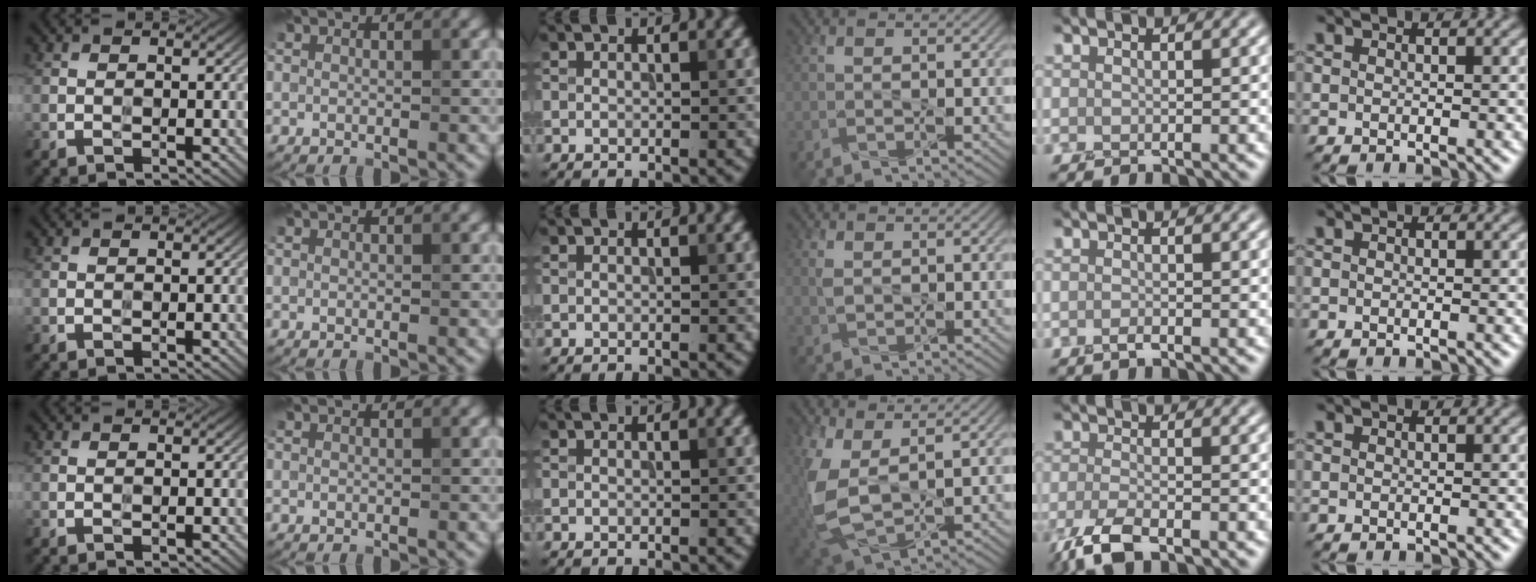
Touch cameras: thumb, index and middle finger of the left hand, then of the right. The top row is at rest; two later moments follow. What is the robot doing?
{"motion": "squeeze", "object": "tweezer"}